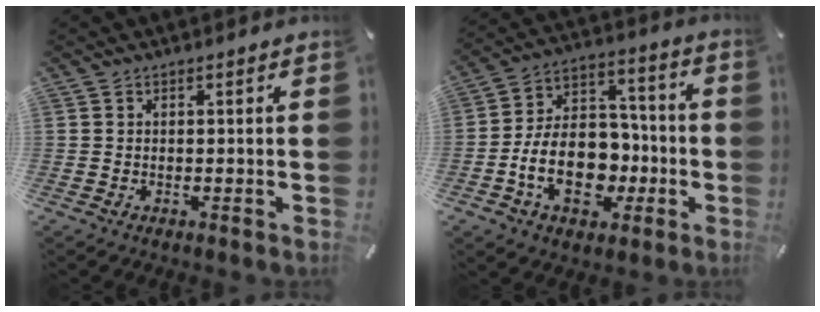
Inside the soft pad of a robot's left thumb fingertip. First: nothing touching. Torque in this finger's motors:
{"motor_torque": [-0.18, 1.52, 1.11, 0.97, 0.18]}